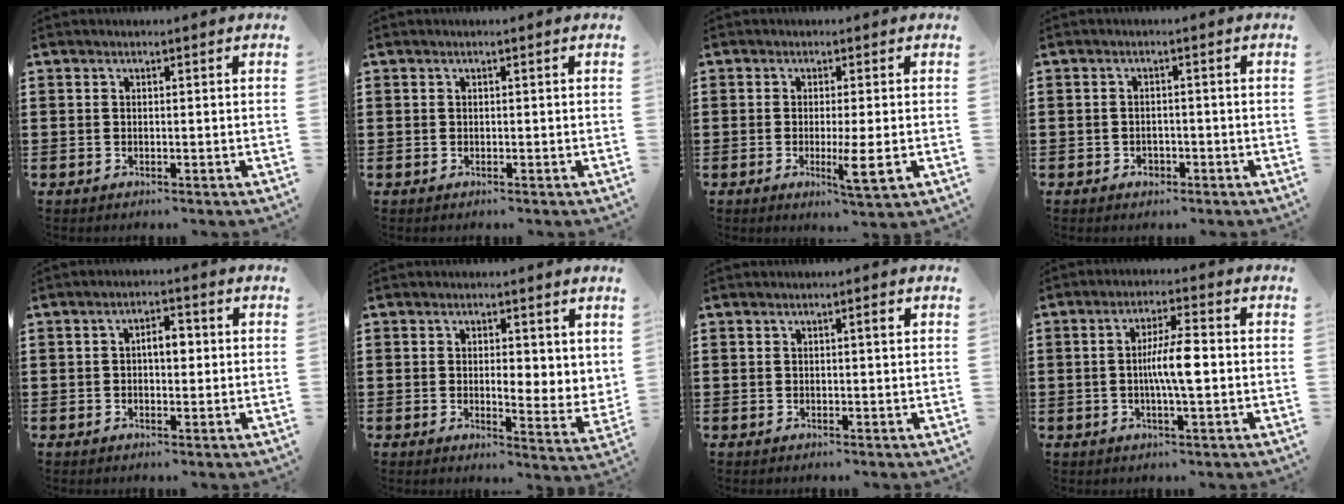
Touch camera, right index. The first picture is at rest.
{"total": 0.0}
{"total": 4.9, "force": [-1.0, 0.1, 4.8], "torque": [-0.089, -0.017, -0.019]}
{"total": 1.4, "force": [-0.8, 1.1, 0.5], "torque": [-0.013, -0.001, -0.018]}
{"total": 3.7, "force": [0.1, 1.7, 3.3], "torque": [-0.056, 0.004, -0.002]}
{"total": 3.0, "force": [1.6, 1.4, 2.1], "torque": [-0.031, -0.007, 0.023]}
{"total": 1.2, "force": [0.4, 0.1, 1.1], "torque": [-0.020, 0.002, 0.007]}
{"total": 6.7, "force": [-0.5, 1.1, 6.6], "torque": [-0.123, 0.000, -0.014]}